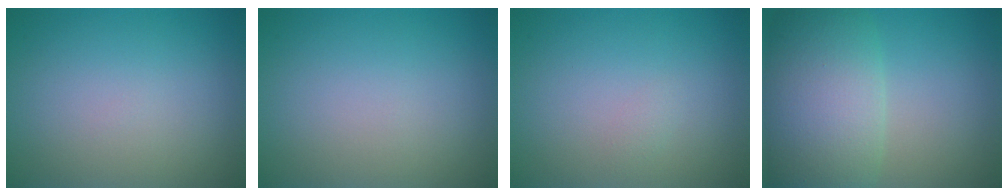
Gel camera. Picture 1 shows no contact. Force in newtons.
{"total": 0.0}
{"total": 0.5, "press": 0.5, "slide": 0.0}
{"total": 9.8, "press": 9.8, "slide": 0.5}